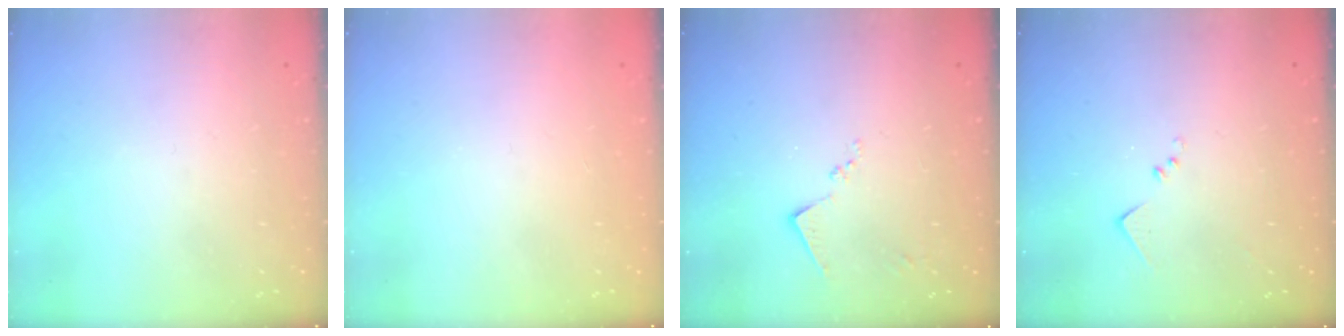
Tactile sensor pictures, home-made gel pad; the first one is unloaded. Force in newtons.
{"total": 1.4, "press": 1.2, "slide": 0.8}
{"total": 8.5, "press": 8.4, "slide": 0.5}
{"total": 6.8, "press": 6.7, "slide": 0.6}